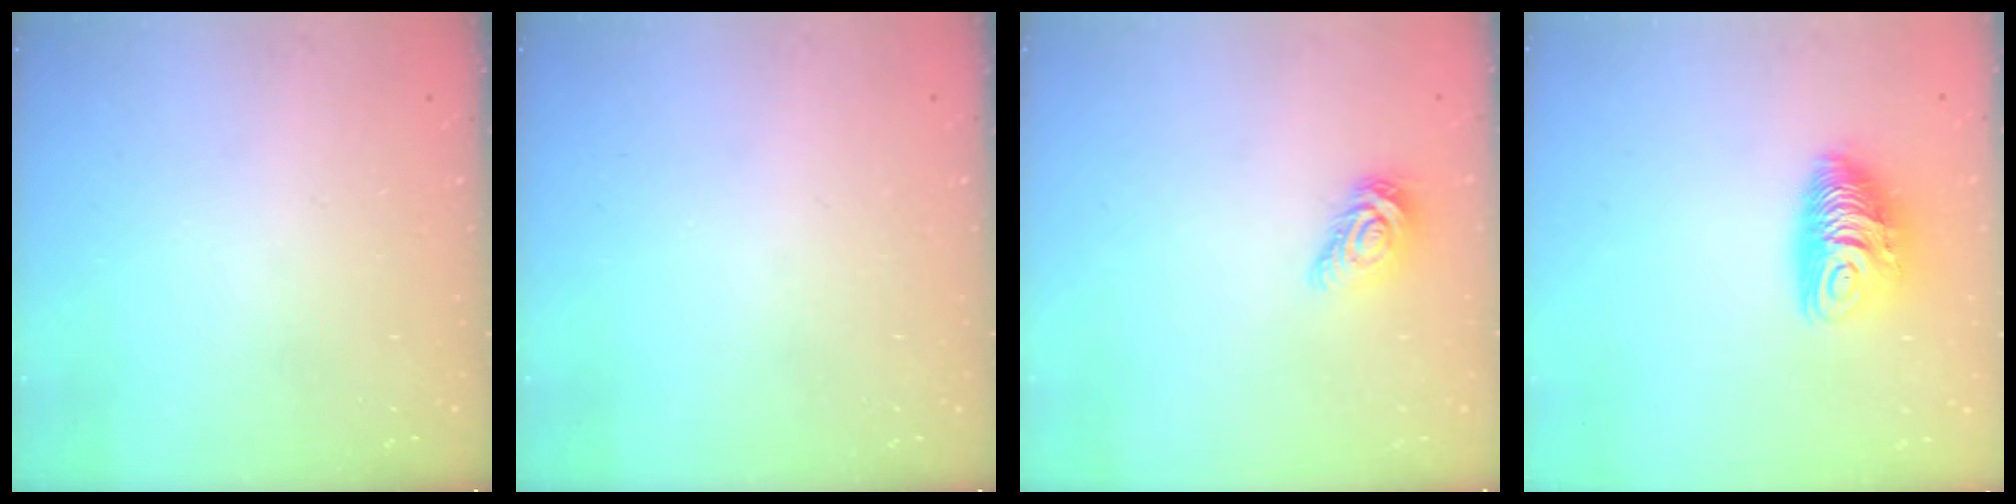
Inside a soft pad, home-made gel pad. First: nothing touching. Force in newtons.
{"total": 0.0}
{"total": 7.9, "press": 7.9, "slide": 0.3}
{"total": 11.0, "press": 11.0, "slide": 0.8}